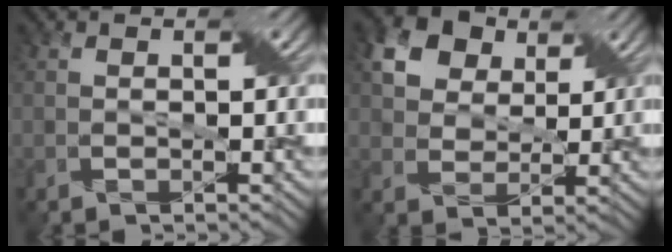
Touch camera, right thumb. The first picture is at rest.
{"total": 9.8, "force": [5.0, 7.0, 4.6], "torque": [-0.142, 0.022, 0.093]}